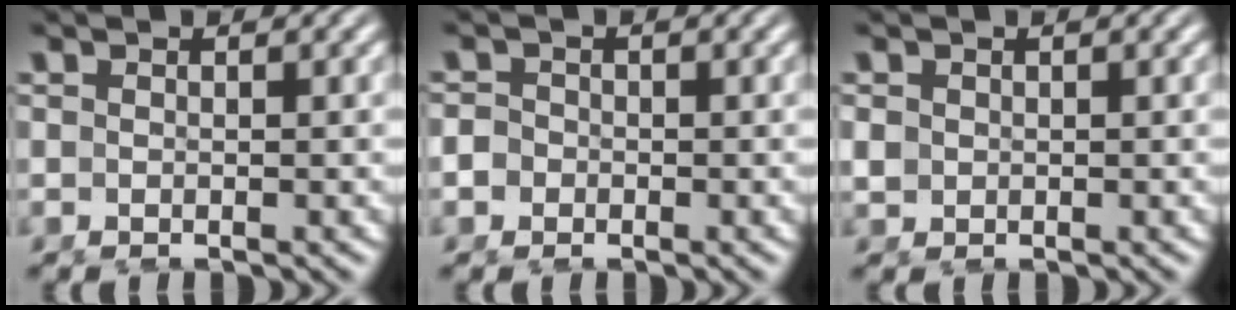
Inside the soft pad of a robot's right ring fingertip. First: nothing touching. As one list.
[{"total": 2.0, "force": [-0.6, 1.9, 0.3], "torque": [-0.016, -0.008, -0.013]}, {"total": 0.8, "force": [0.1, 0.7, 0.3], "torque": [-0.012, -0.007, 0.008]}]